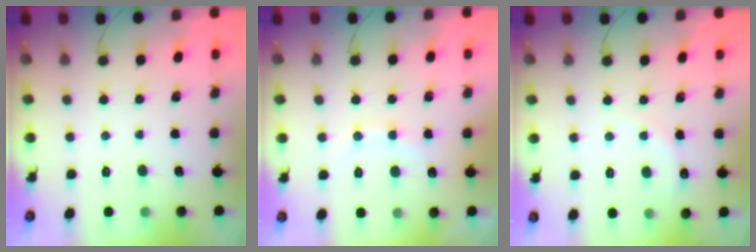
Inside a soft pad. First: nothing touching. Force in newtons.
{"total": 8.2, "press": 8.1, "slide": 1.3}
{"total": 3.0, "press": 2.9, "slide": 0.8}